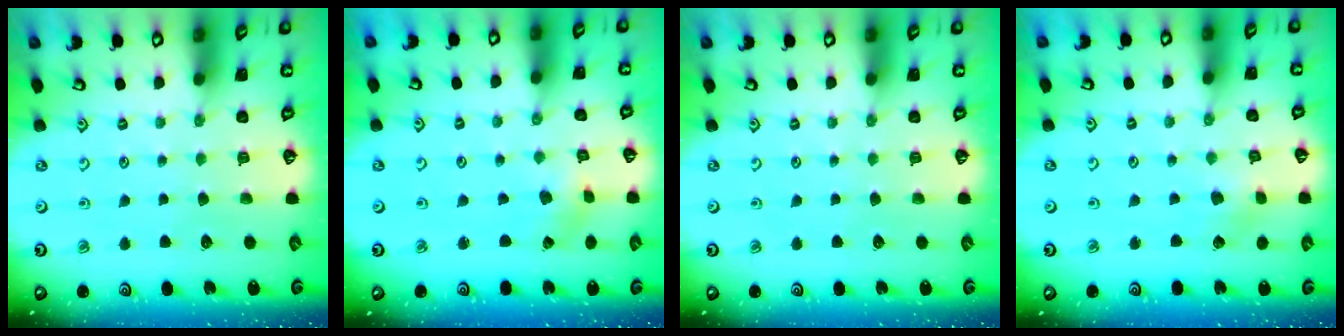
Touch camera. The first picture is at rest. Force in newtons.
{"total": 1.5, "press": 1.5, "slide": 0.3}
{"total": 0.0}
{"total": 2.8, "press": 2.8, "slide": 0.4}